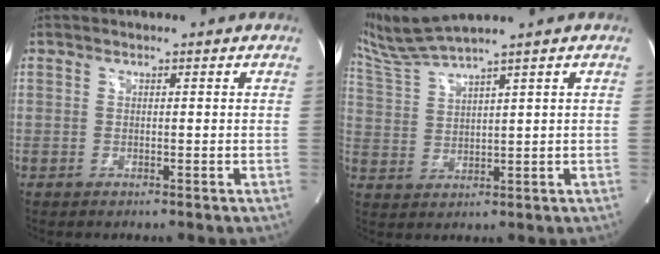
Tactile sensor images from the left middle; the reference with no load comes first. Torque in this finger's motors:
{"motor_torque": [-0.13, -0.14, -0.11, 0.01]}